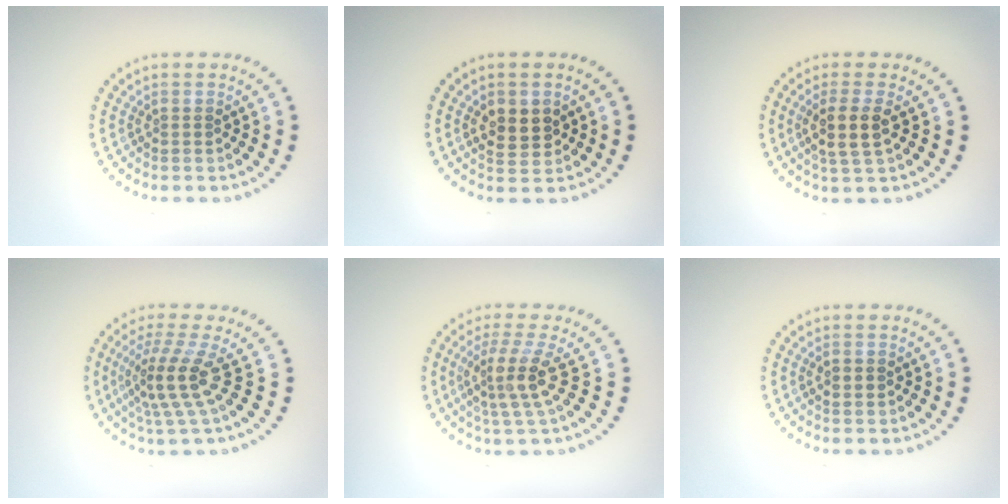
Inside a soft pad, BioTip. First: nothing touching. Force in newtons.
{"total": 2.9, "press": 2.9, "slide": 0.4}
{"total": 2.9, "press": 2.5, "slide": 1.4}
{"total": 4.0, "press": 2.8, "slide": 2.9}
{"total": 3.8, "press": 2.8, "slide": 2.6}
{"total": 1.6, "press": 1.6, "slide": 0.2}